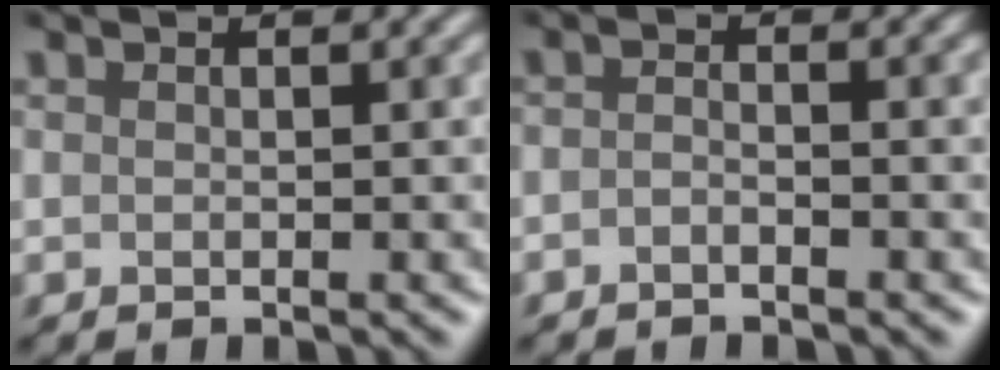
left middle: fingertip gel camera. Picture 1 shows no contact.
{"total": 1.3, "force": [-1.2, -0.4, 0.1], "torque": [-0.020, -0.004, -0.009]}